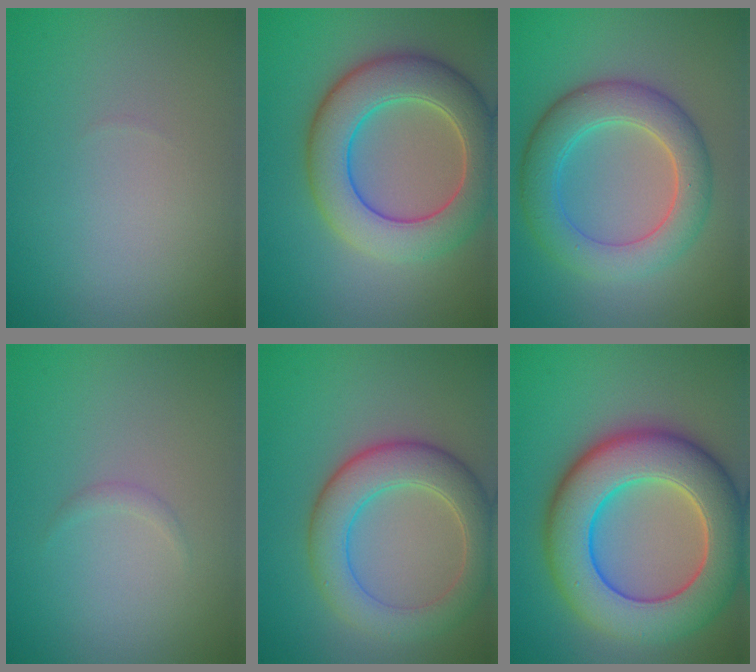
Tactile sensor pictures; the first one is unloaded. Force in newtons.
{"total": 8.3, "press": 8.3, "slide": 0.6}
{"total": 6.2, "press": 6.2, "slide": 0.6}
{"total": 0.6, "press": 0.6, "slide": 0.0}
{"total": 6.2, "press": 6.2, "slide": 0.4}
{"total": 11.8, "press": 11.8, "slide": 0.8}